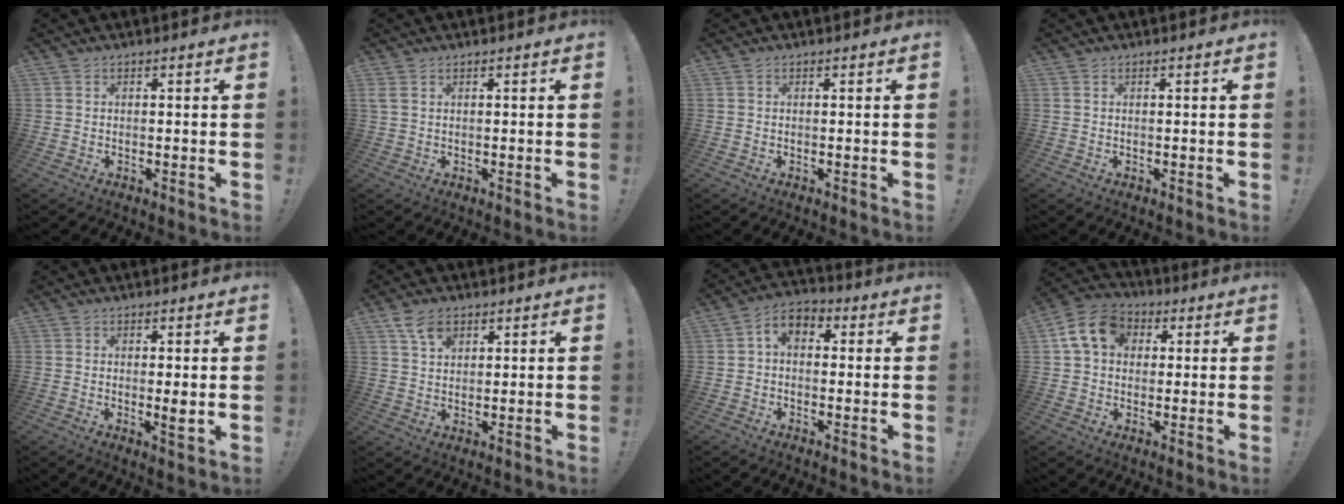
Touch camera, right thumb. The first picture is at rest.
{"total": 2.1, "force": [1.1, 0.9, 1.5], "torque": [-0.035, 0.004, 0.022]}
{"total": 0.0}
{"total": 0.0}
{"total": 3.4, "force": [0.4, 0.3, 3.4], "torque": [-0.031, -0.016, 0.002]}
{"total": 5.9, "force": [3.5, 3.8, 3.0], "torque": [-0.042, -0.011, 0.065]}
{"total": 5.3, "force": [0.3, 3.8, 3.8], "torque": [-0.071, 0.003, 0.007]}
{"total": 12.4, "force": [3.7, 9.6, 6.9], "torque": [-0.114, 0.004, 0.074]}